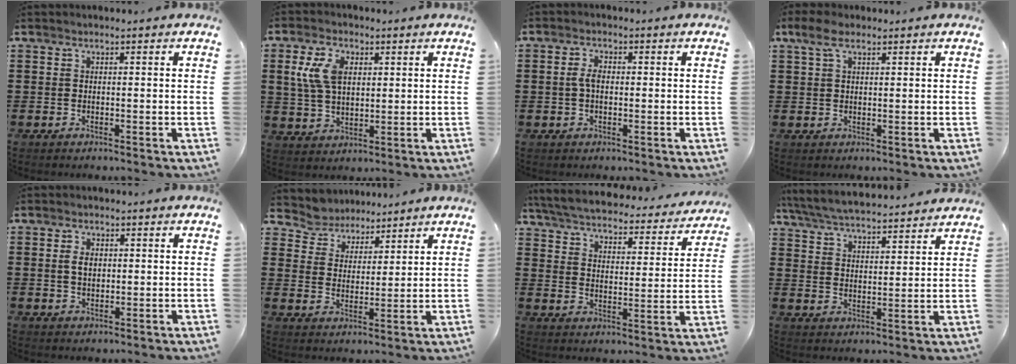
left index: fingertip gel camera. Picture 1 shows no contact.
{"total": 7.1, "force": [2.3, 4.3, 5.2], "torque": [-0.129, 0.008, 0.038]}
{"total": 2.7, "force": [0.0, 1.3, 2.4], "torque": [-0.057, 0.002, -0.003]}
{"total": 3.8, "force": [1.8, 1.6, 2.9], "torque": [-0.062, 0.007, 0.032]}
{"total": 2.5, "force": [0.3, 1.6, 2.0], "torque": [-0.042, 0.007, 0.005]}
{"total": 5.0, "force": [4.7, 1.8, -0.6], "torque": [-0.019, -0.022, 0.085]}
{"total": 4.9, "force": [4.8, 0.2, 1.0], "torque": [-0.046, -0.035, 0.079]}
{"total": 5.6, "force": [5.4, 0.1, 1.3], "torque": [-0.050, -0.031, 0.093]}